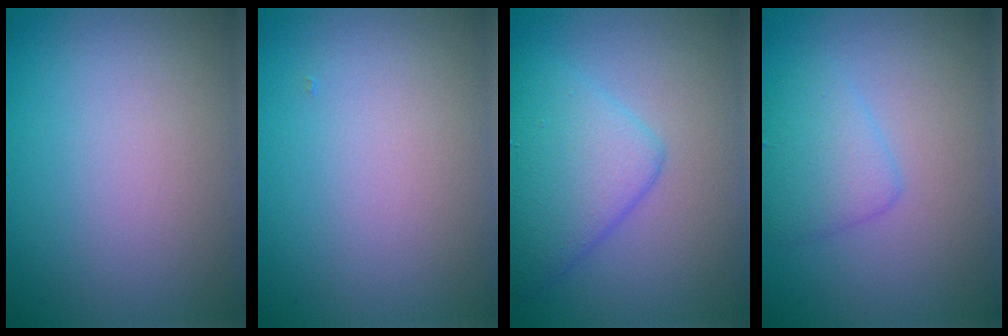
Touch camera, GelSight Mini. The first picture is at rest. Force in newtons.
{"total": 0.0}
{"total": 5.1, "press": 5.1, "slide": 0.1}
{"total": 2.5, "press": 2.5, "slide": 0.1}